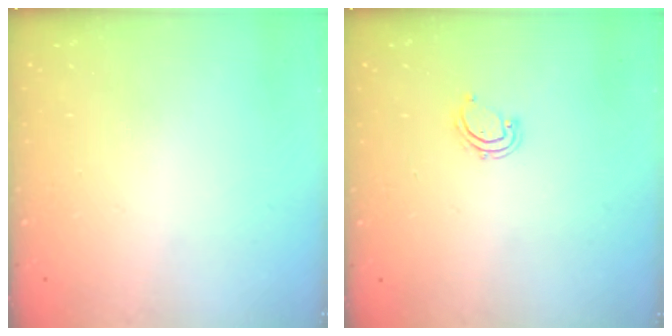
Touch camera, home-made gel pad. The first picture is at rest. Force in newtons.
{"total": 4.8, "press": 4.5, "slide": 1.8}